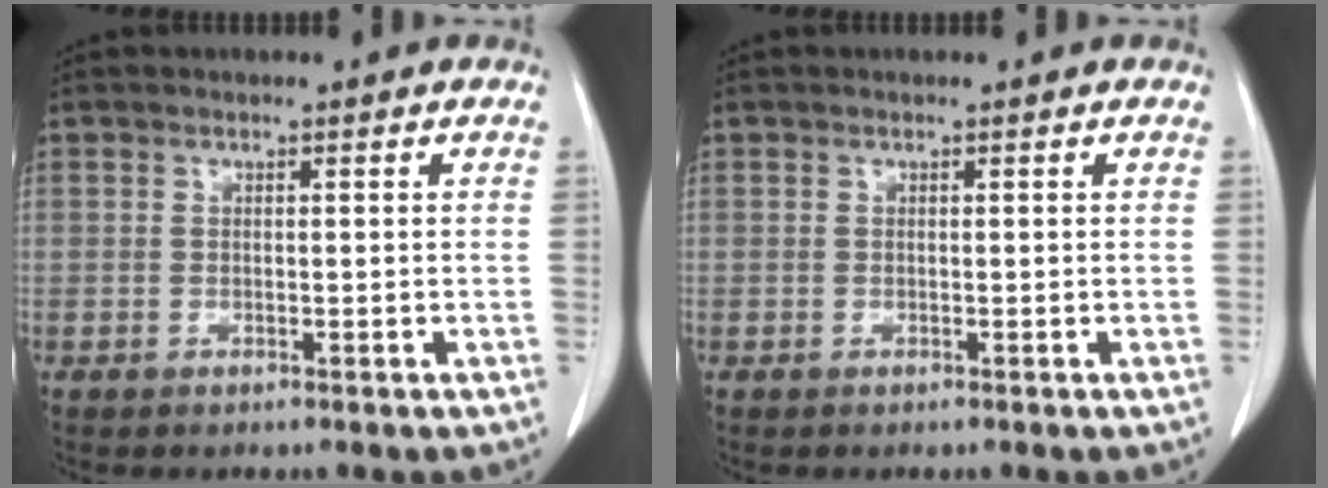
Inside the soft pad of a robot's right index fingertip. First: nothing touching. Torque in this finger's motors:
{"motor_torque": [0.00, 0.00, 0.00, 0.00]}